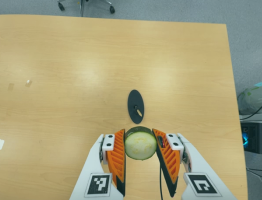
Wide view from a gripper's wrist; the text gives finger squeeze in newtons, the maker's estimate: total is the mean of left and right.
{"total": 11.7, "left": 10.8, "right": 12.6}